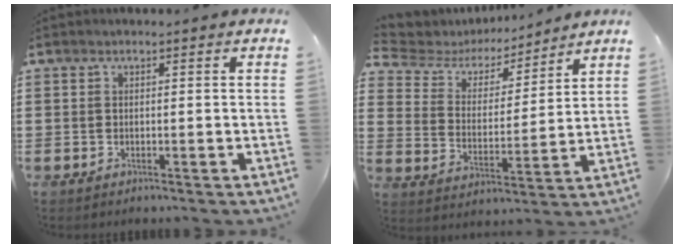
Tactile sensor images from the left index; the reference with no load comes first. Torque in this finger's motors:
{"motor_torque": [1.04, -1.09, 0.07, -0.03]}